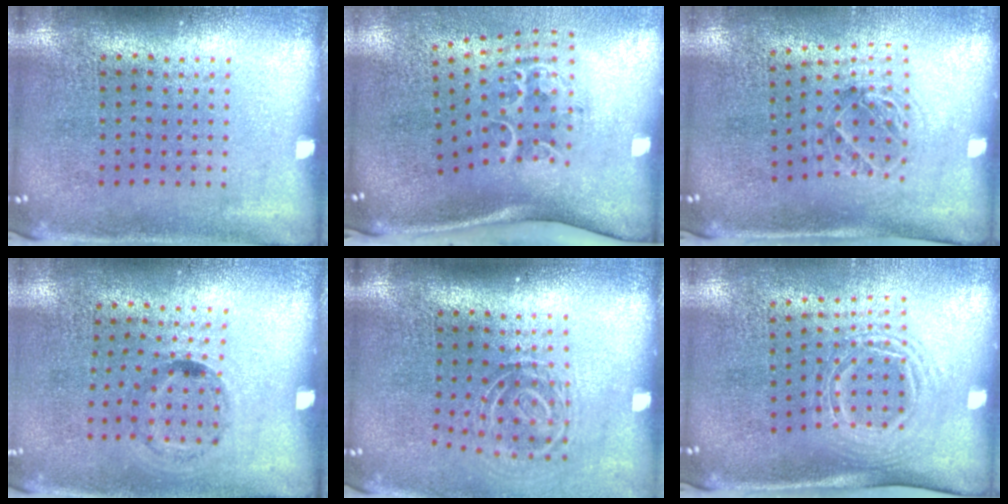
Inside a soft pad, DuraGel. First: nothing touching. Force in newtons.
{"total": 2.2, "press": 1.3, "slide": 1.7}
{"total": 1.1, "press": 1.1, "slide": 0.3}
{"total": 1.3, "press": 0.7, "slide": 1.1}
{"total": 1.8, "press": 1.2, "slide": 1.4}
{"total": 1.7, "press": 1.2, "slide": 1.1}